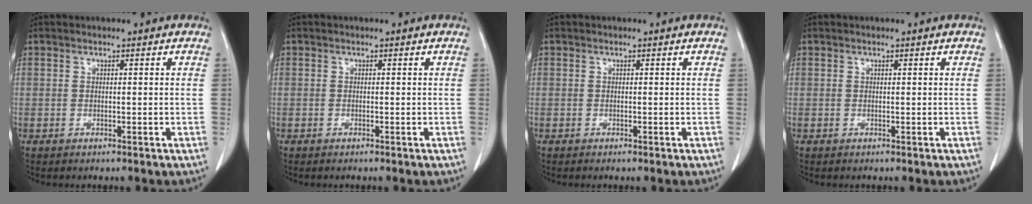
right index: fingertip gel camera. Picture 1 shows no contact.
{"total": 0.0}
{"total": 0.0}
{"total": 0.0}